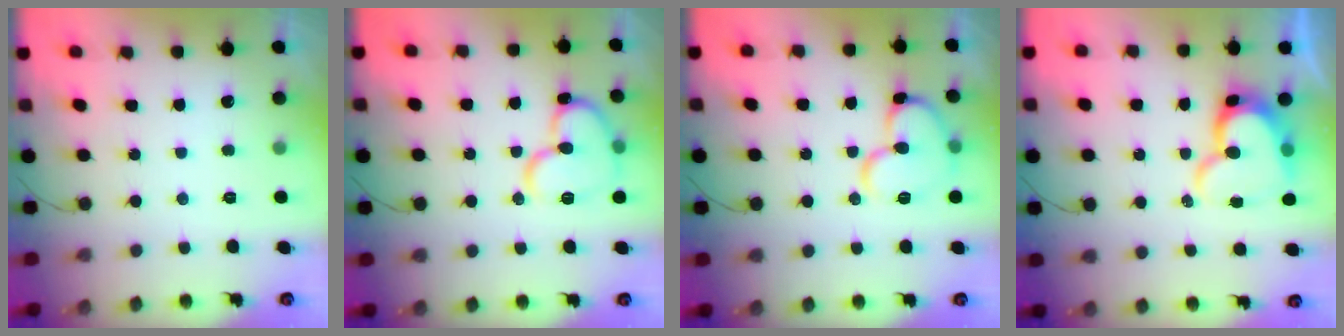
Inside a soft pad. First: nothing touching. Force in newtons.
{"total": 14.6, "press": 14.5, "slide": 1.8}
{"total": 13.7, "press": 13.6, "slide": 1.9}
{"total": 15.2, "press": 15.1, "slide": 1.4}